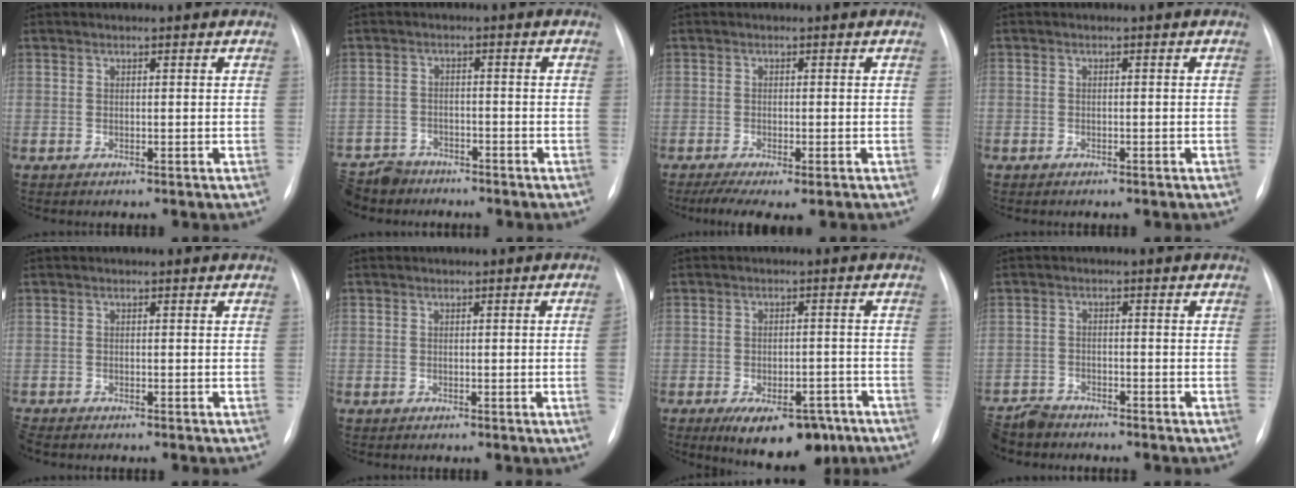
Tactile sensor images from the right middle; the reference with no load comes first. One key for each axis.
{"total": 7.2, "fx": -6.5, "fy": 3.2, "fz": 0.6, "tx": -0.017, "ty": -0.005, "tz": -0.114}
{"total": 6.6, "fx": -4.3, "fy": 1.8, "fz": 4.6, "tx": -0.071, "ty": -0.018, "tz": -0.066}
{"total": 0.8, "fx": -0.6, "fy": 0.5, "fz": 0.2, "tx": -0.008, "ty": 0.003, "tz": -0.010}
{"total": 1.7, "fx": -1.6, "fy": 0.4, "fz": 0.4, "tx": -0.009, "ty": -0.006, "tz": -0.026}
{"total": 2.2, "fx": -0.3, "fy": -0.6, "fz": 2.1, "tx": -0.026, "ty": 0.000, "tz": -0.003}
{"total": 11.5, "fx": -7.5, "fy": 5.2, "fz": 7.0, "tx": -0.088, "ty": 0.005, "tz": -0.105}
{"total": 5.5, "fx": -5.2, "fy": 1.6, "fz": 0.4, "tx": -0.005, "ty": -0.015, "tz": -0.098}